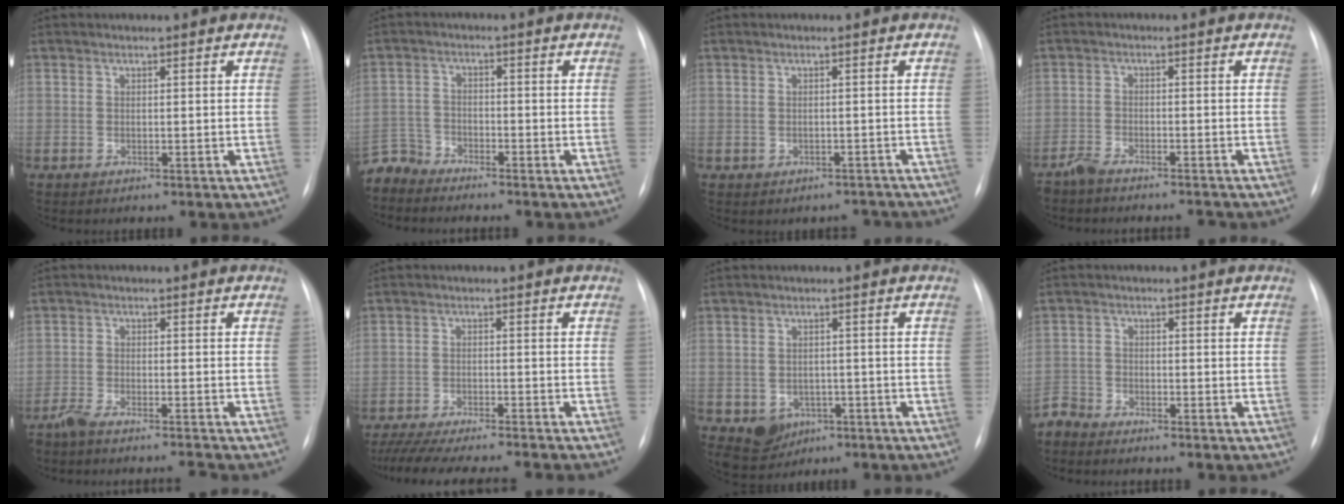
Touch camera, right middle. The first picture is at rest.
{"total": 4.0, "force": [-3.9, 0.4, -0.9], "torque": [0.017, -0.007, -0.077]}
{"total": 2.4, "force": [-1.8, 1.5, 0.2], "torque": [-0.002, 0.018, -0.019]}
{"total": 3.7, "force": [-3.5, 0.3, 1.1], "torque": [-0.022, -0.009, -0.063]}
{"total": 4.2, "force": [-3.9, -0.5, 1.4], "torque": [-0.028, -0.011, -0.069]}
{"total": 15.9, "force": [-14.2, 0.7, 7.1], "torque": [-0.117, -0.027, -0.205]}
{"total": 4.9, "force": [-2.0, 4.1, 1.6], "torque": [-0.026, 0.006, -0.016]}
{"total": 2.8, "force": [-2.7, 0.2, -0.5], "torque": [0.014, -0.010, -0.056]}